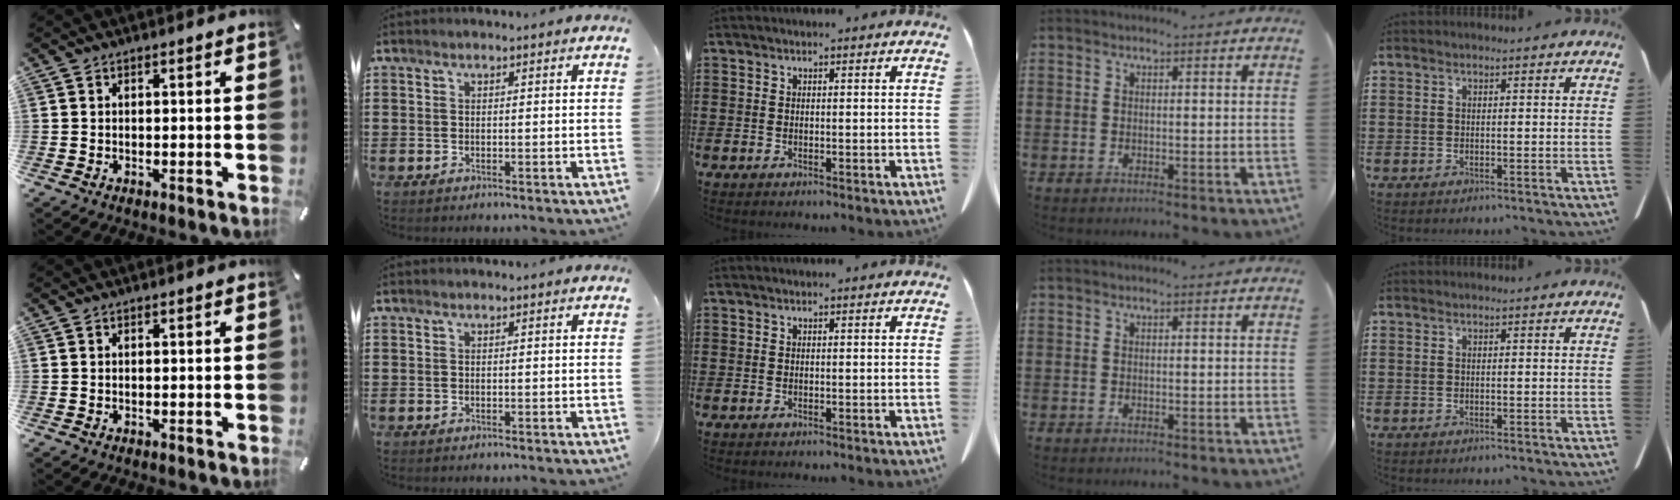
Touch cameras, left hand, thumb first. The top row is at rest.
{}